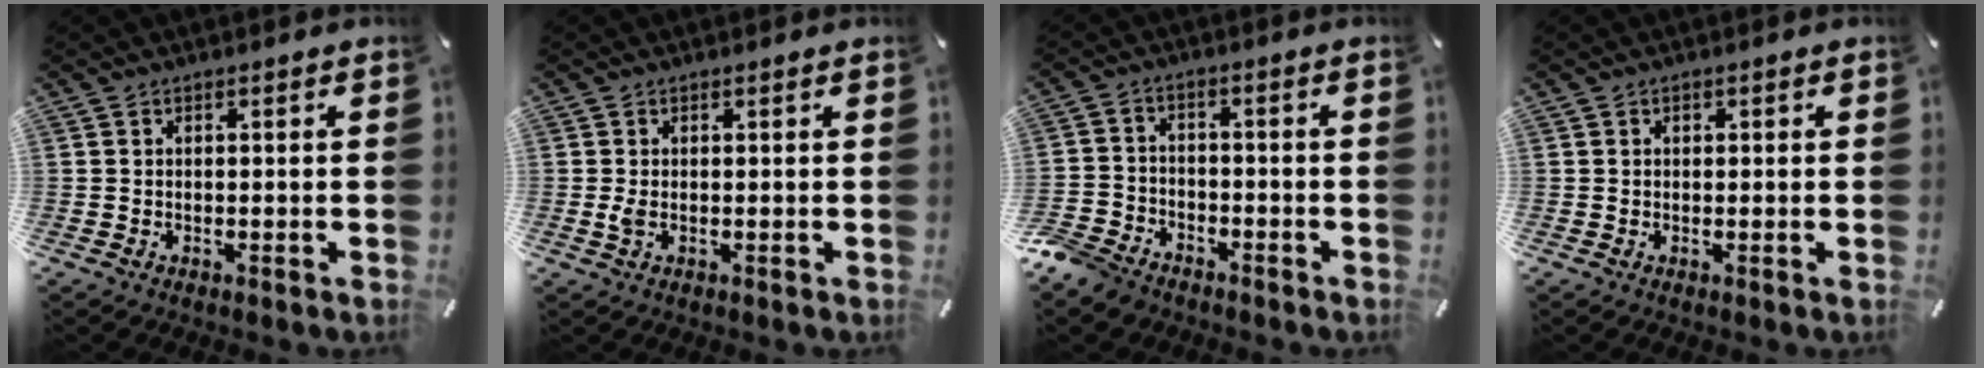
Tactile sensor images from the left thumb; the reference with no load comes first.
{"total": 1.6, "force": [0.1, 0.7, 1.4], "torque": [-0.036, -0.002, -0.001]}
{"total": 6.3, "force": [-5.1, 3.4, 1.4], "torque": [-0.038, 0.021, -0.104]}
{"total": 0.8, "force": [0.2, 0.7, 0.4], "torque": [0.000, -0.001, 0.001]}